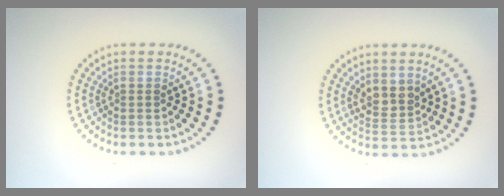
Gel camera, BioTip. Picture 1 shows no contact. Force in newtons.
{"total": 2.3, "press": 1.9, "slide": 1.3}